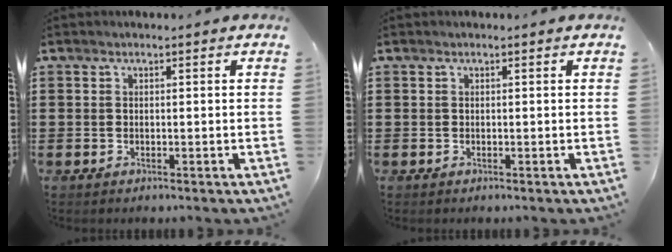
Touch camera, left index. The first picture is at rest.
{"total": 0.0}